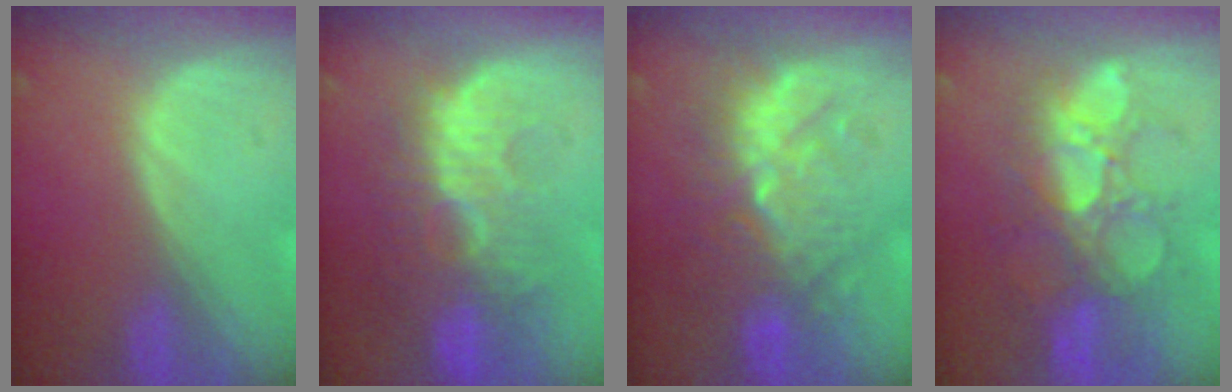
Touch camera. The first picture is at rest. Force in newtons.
{"total": 10.9, "press": 9.4, "slide": 5.4}
{"total": 9.2, "press": 9.1, "slide": 1.6}
{"total": 10.7, "press": 9.4, "slide": 5.1}